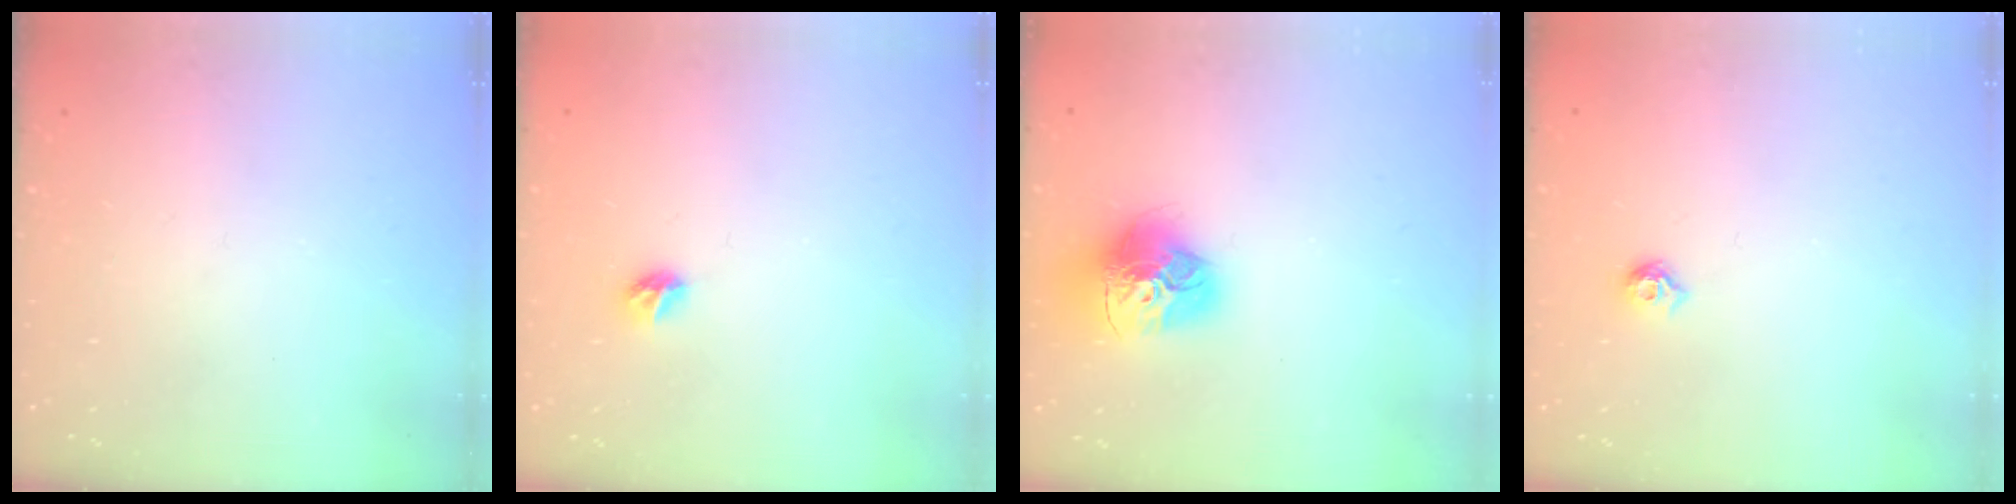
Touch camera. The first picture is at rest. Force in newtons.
{"total": 5.8, "press": 5.8, "slide": 0.7}
{"total": 16.9, "press": 16.8, "slide": 1.7}
{"total": 5.1, "press": 5.0, "slide": 0.9}